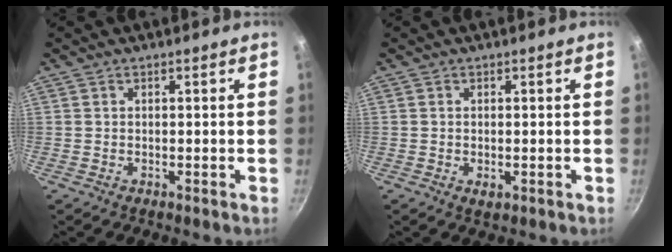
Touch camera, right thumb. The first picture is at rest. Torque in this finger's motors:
{"motor_torque": [-0.36, 0.07, 0.17, 0.30, -0.03]}